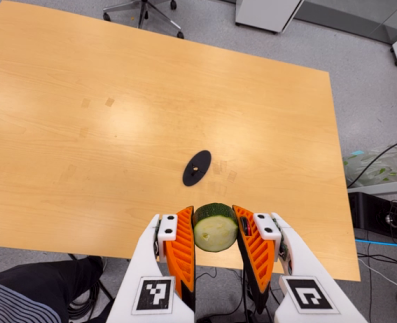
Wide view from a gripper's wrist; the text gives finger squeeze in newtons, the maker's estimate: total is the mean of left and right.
{"total": 12.1, "left": 11.7, "right": 12.5}